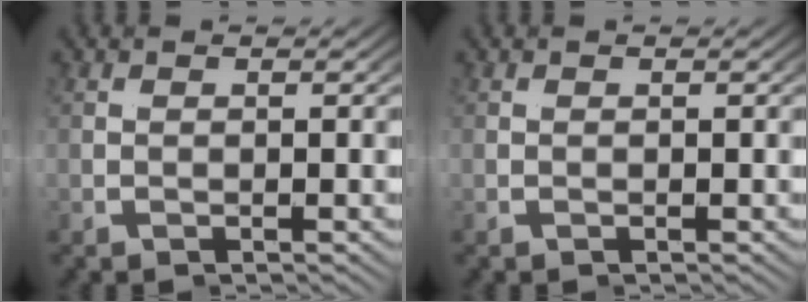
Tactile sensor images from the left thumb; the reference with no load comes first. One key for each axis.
{"total": 0.0}